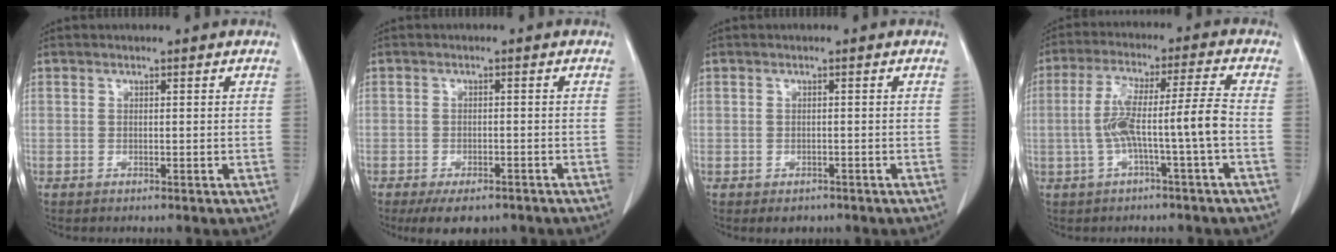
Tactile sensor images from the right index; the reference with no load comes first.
{"total": 5.7, "force": [-4.3, 2.6, 2.8], "torque": [-0.038, -0.004, -0.060]}
{"total": 1.9, "force": [-1.2, 1.4, 0.6], "torque": [-0.005, 0.002, -0.009]}
{"total": 9.4, "force": [-2.0, -0.6, 9.1], "torque": [-0.177, 0.025, -0.033]}